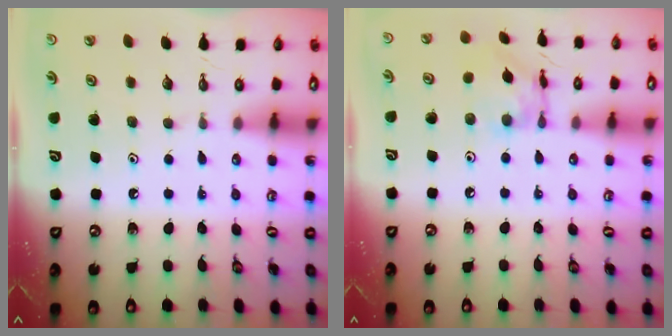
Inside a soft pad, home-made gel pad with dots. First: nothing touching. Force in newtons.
{"total": 10.5, "press": 10.4, "slide": 1.0}